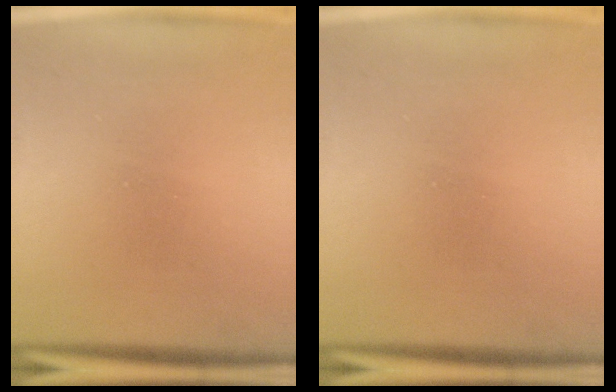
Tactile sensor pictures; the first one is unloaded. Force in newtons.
{"total": 0.0}